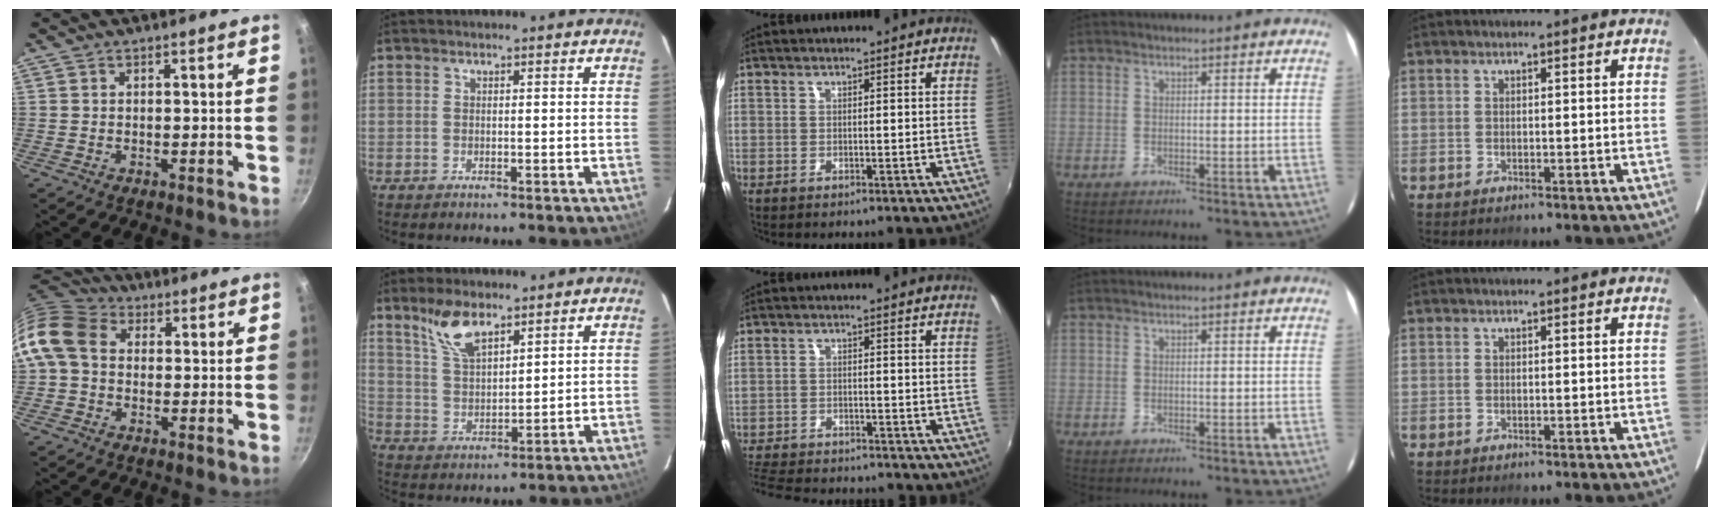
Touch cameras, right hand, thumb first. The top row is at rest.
{"thumb": {"total": 11.6, "force": [1.0, 9.1, 7.1], "torque": [-0.121, 0.023, -0.001]}, "index": {"total": 8.1, "force": [5.7, 2.9, 4.8], "torque": [-0.091, 0.008, 0.120]}, "middle": {"total": 12.2, "force": [-10.9, 3.1, 4.4], "torque": [-0.117, -0.013, -0.175]}}